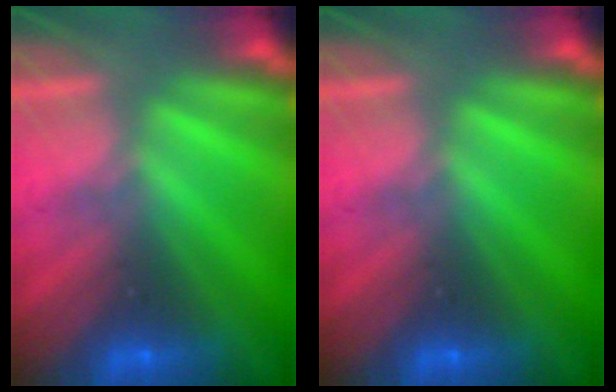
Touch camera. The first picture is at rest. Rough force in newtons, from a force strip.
{"total": 0.0}